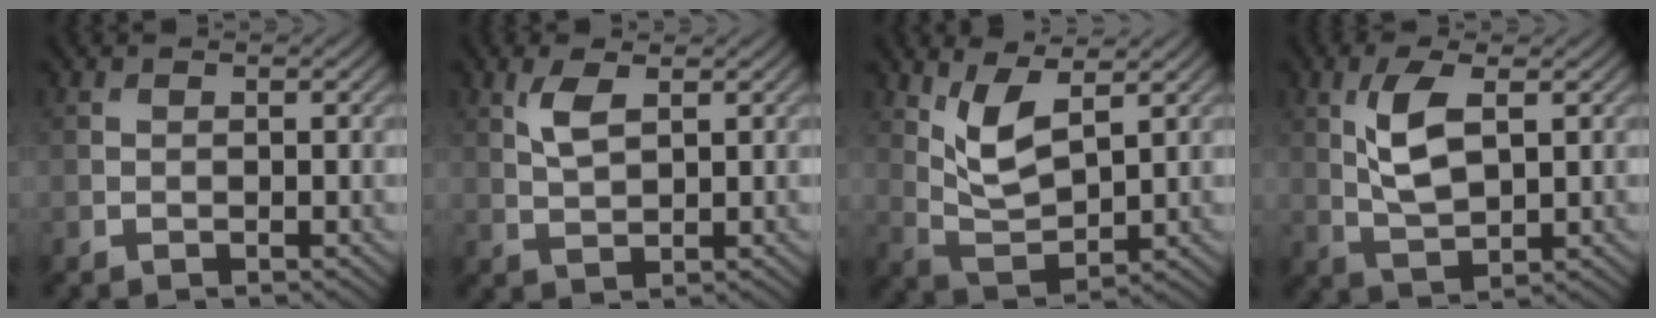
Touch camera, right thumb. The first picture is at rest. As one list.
[{"total": 3.0, "force": [1.5, 1.1, 2.4], "torque": [-0.058, 0.001, 0.032]}, {"total": 6.4, "force": [3.3, 2.3, 4.9], "torque": [-0.111, -0.007, 0.073]}, {"total": 6.1, "force": [1.7, 2.5, 5.3], "torque": [-0.117, 0.000, 0.038]}]